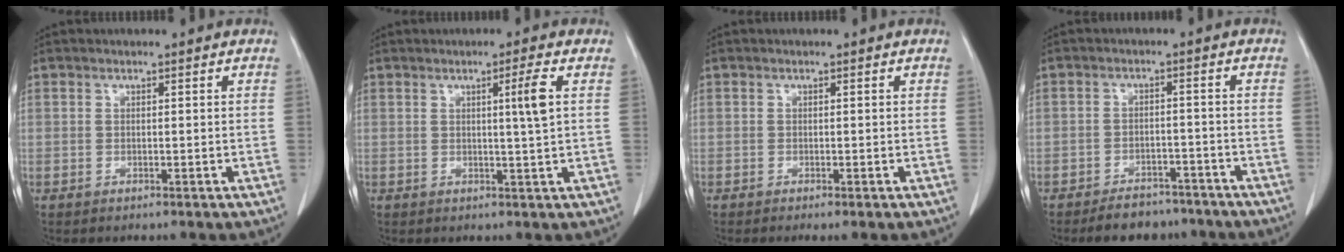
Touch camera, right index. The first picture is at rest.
{"total": 3.0, "force": [0.9, -0.8, 2.7], "torque": [-0.045, -0.008, 0.016]}
{"total": 0.8, "force": [-0.5, -0.1, 0.7], "torque": [-0.013, -0.003, -0.007]}
{"total": 6.7, "force": [-5.7, 3.2, 1.5], "torque": [-0.013, 0.007, -0.082]}